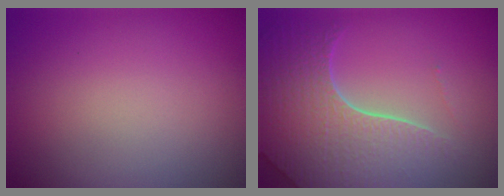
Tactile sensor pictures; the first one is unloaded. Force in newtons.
{"total": 8.2, "press": 5.8, "slide": 5.8}